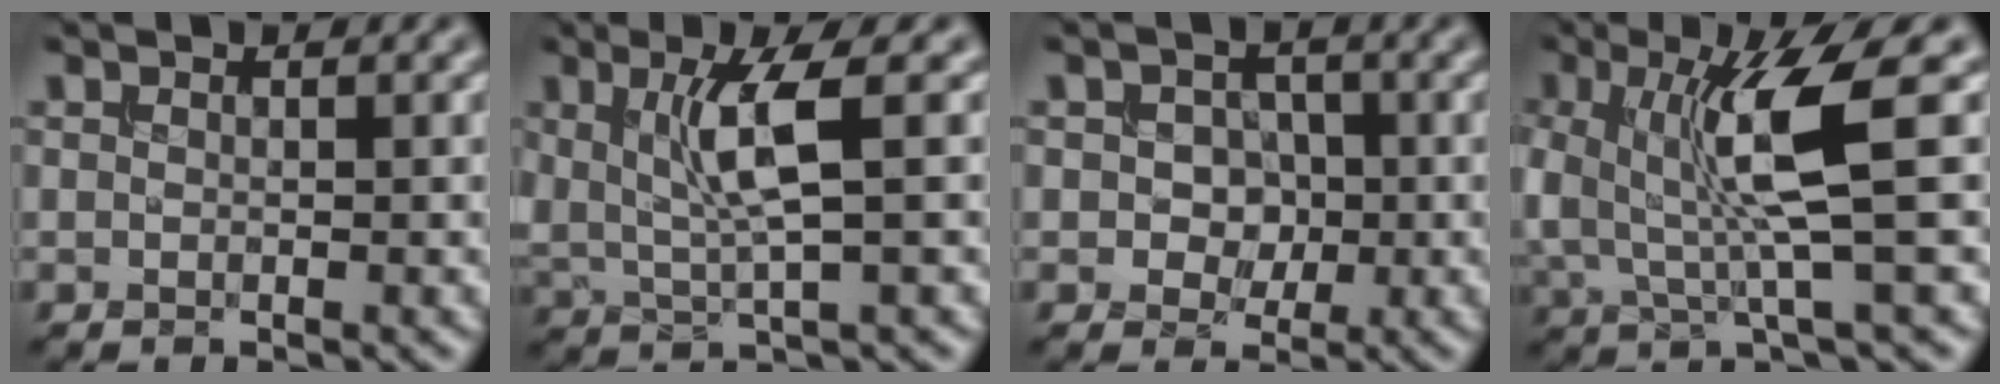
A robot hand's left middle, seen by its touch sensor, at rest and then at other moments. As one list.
[{"total": 4.6, "force": [1.1, 0.8, 4.4], "torque": [-0.093, -0.007, 0.028]}, {"total": 2.8, "force": [-0.2, 2.3, 1.6], "torque": [-0.019, -0.002, -0.011]}, {"total": 6.4, "force": [0.7, 0.7, 6.3], "torque": [-0.137, -0.002, 0.017]}]